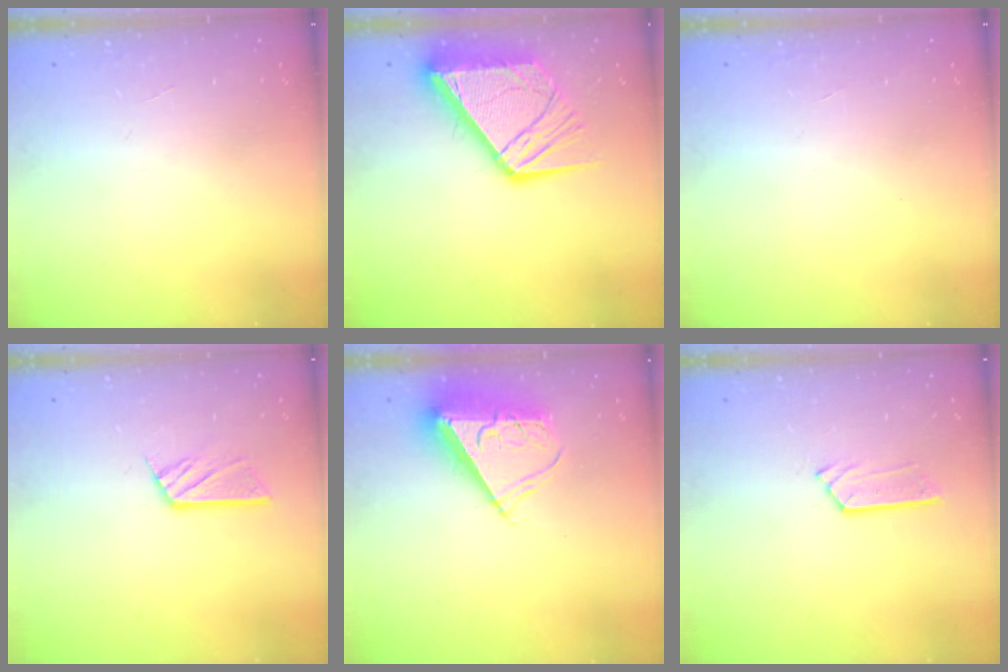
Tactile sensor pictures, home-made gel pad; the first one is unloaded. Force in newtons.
{"total": 14.5, "press": 14.4, "slide": 1.6}
{"total": 0.0}
{"total": 6.3, "press": 6.3, "slide": 0.1}
{"total": 9.9, "press": 9.9, "slide": 0.4}
{"total": 3.5, "press": 3.5, "slide": 0.1}